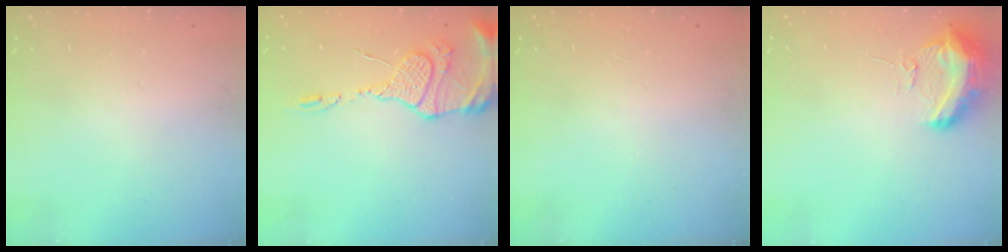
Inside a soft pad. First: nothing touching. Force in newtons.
{"total": 13.6, "press": 13.5, "slide": 1.1}
{"total": 0.0}
{"total": 10.0, "press": 10.0, "slide": 0.8}